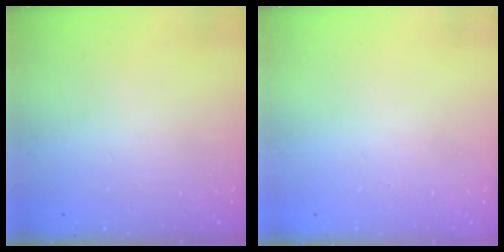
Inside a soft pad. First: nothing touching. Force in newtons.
{"total": 0.0}